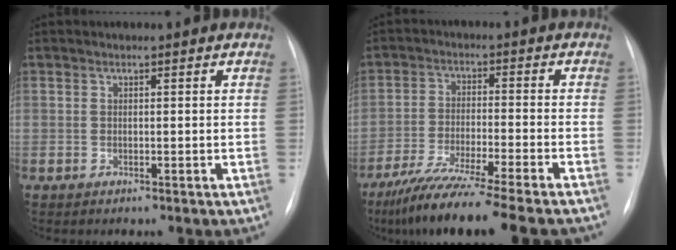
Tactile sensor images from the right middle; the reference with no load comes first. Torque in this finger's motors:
{"motor_torque": [1.09, -1.05, 0.27, 0.17]}